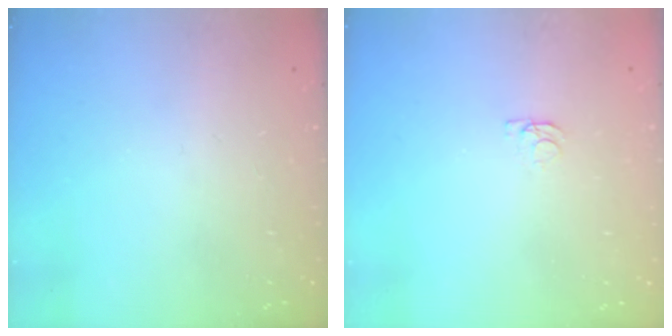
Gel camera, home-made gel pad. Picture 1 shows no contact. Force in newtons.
{"total": 1.2, "press": 1.1, "slide": 0.3}